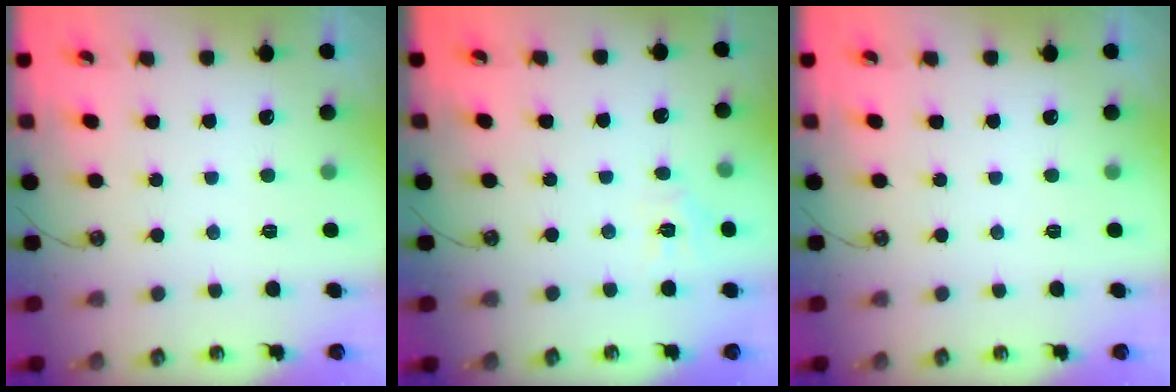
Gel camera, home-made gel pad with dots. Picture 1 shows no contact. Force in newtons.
{"total": 5.3, "press": 5.2, "slide": 0.6}
{"total": 0.0}